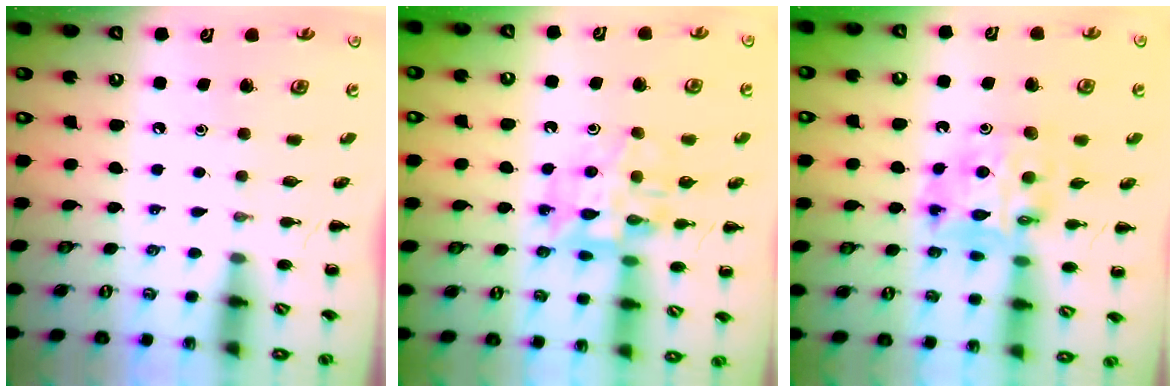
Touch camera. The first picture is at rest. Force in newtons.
{"total": 12.8, "press": 12.6, "slide": 1.8}
{"total": 12.0, "press": 11.6, "slide": 3.2}